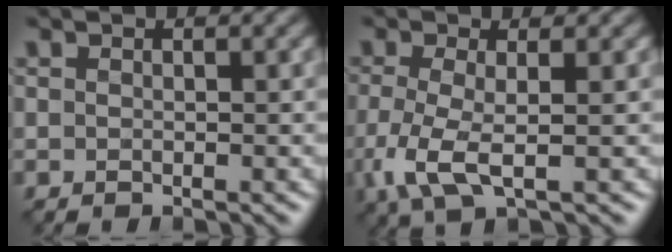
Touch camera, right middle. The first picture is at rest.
{"total": 4.1, "force": [-1.0, 1.4, 3.7], "torque": [-0.097, -0.005, -0.023]}